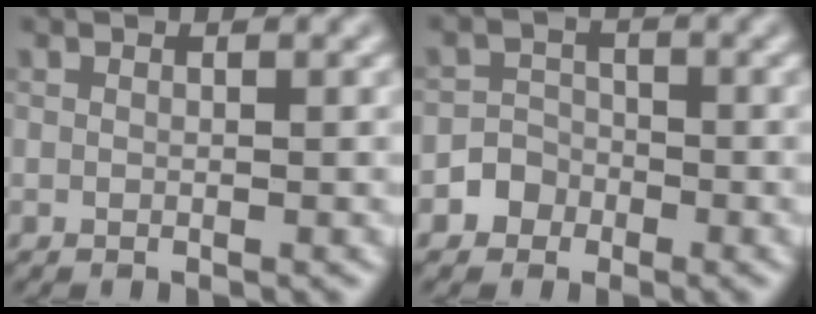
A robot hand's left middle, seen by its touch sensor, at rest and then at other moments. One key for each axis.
{"total": 2.6, "fx": -1.4, "fy": 2.1, "fz": 0.1, "tx": 0.026, "ty": 0.007, "tz": -0.034}